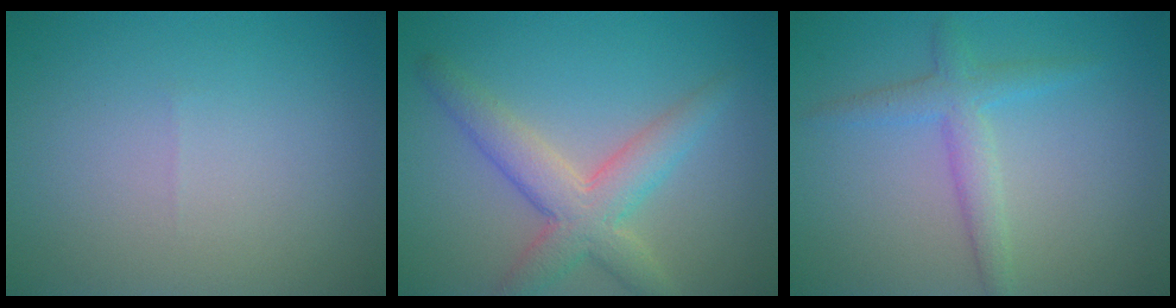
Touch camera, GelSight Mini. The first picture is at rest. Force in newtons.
{"total": 5.0, "press": 5.0, "slide": 0.3}
{"total": 2.7, "press": 2.7, "slide": 0.2}